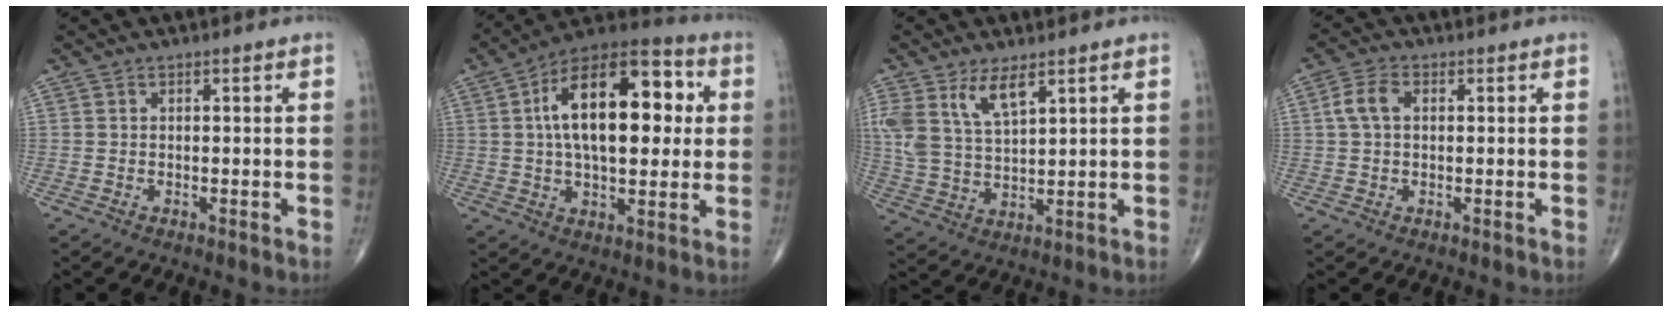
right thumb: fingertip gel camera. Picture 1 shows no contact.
{"total": 21.4, "force": [3.7, 10.7, 18.1], "torque": [-0.264, 0.021, 0.048]}
{"total": 8.6, "force": [4.9, 3.5, 6.1], "torque": [-0.122, -0.018, 0.107]}
{"total": 4.3, "force": [0.7, 2.7, 3.3], "torque": [-0.076, 0.013, 0.012]}